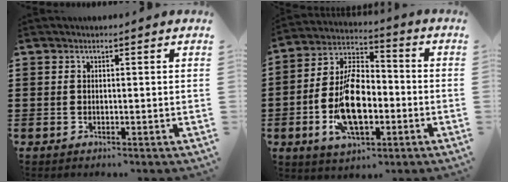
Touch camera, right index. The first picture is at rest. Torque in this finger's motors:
{"motor_torque": [2.14, 0.00, 1.05, 0.21]}